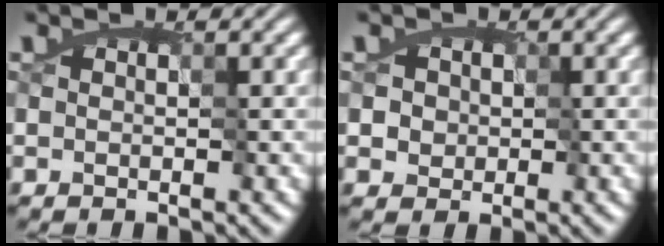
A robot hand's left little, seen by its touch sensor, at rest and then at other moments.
{"total": 2.9, "force": [0.2, 2.7, 1.0], "torque": [-0.022, 0.012, 0.004]}